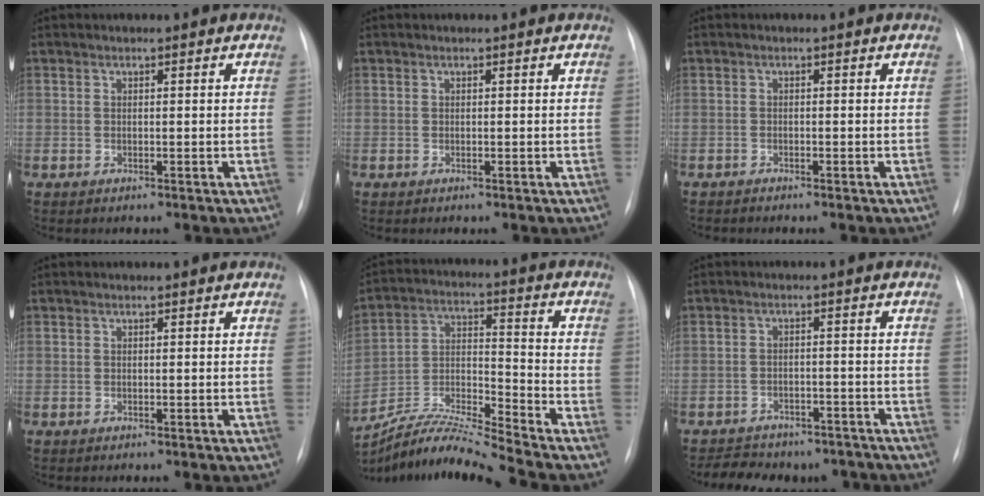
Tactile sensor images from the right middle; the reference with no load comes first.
{"total": 0.0}
{"total": 0.7, "force": [-0.7, 0.1, 0.1], "torque": [-0.004, -0.001, -0.014]}
{"total": 0.0}
{"total": 11.8, "force": [-11.2, -2.2, 3.1], "torque": [-0.059, 0.005, -0.209]}
{"total": 11.9, "force": [-10.1, 5.4, 3.2], "torque": [-0.056, 0.014, -0.121]}